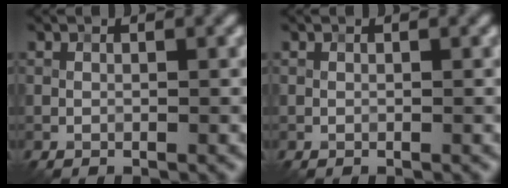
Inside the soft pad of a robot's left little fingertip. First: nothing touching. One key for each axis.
{"total": 0.0}